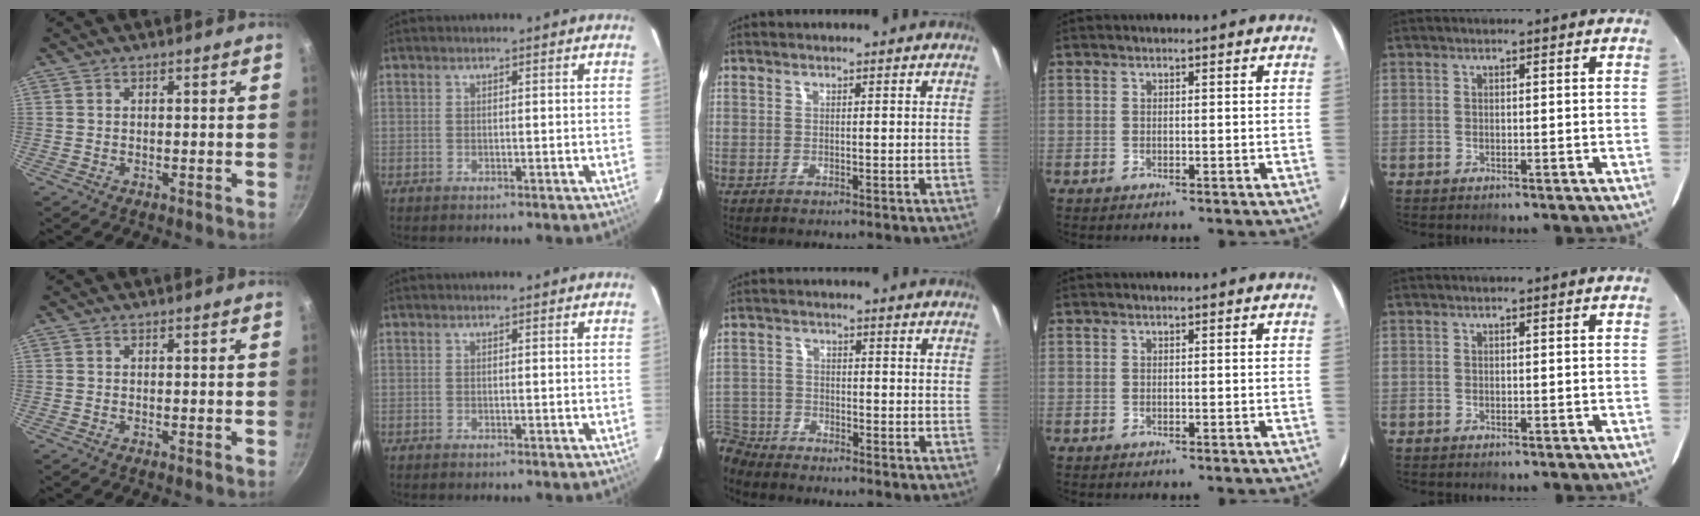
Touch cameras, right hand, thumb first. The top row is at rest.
{"middle": {"total": 8.5, "force": [-7.6, 3.4, 1.2], "torque": [-0.052, 0.010, -0.157]}}